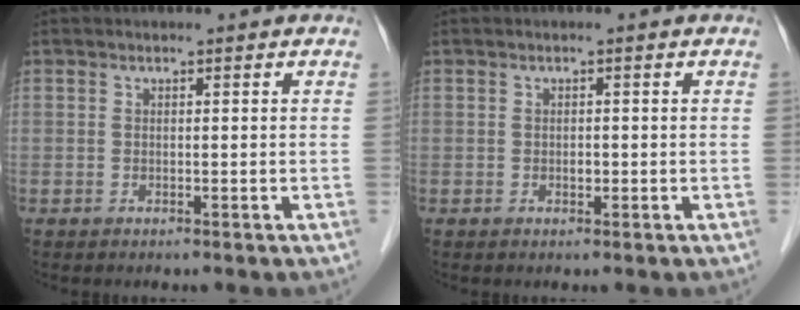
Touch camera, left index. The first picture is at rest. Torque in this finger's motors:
{"motor_torque": [0.05, 0.02, 0.00, 0.00]}